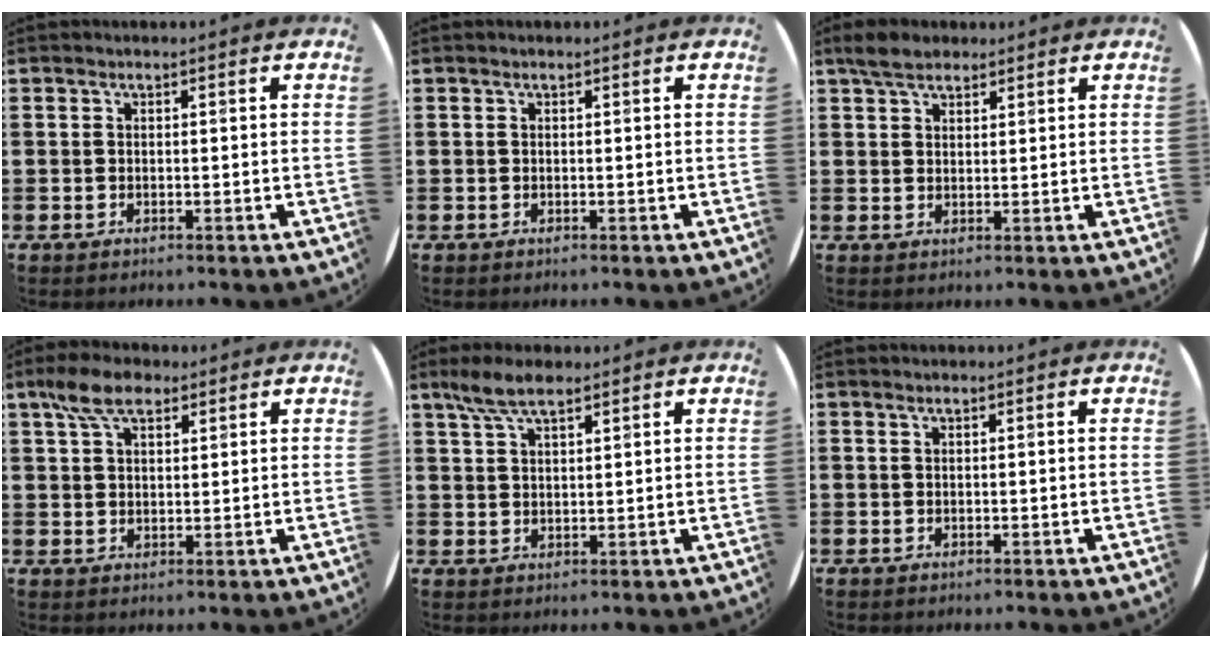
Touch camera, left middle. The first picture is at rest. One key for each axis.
{"total": 0.0}
{"total": 3.6, "fx": 3.0, "fy": 1.5, "fz": 1.3, "tx": -0.023, "ty": 0.002, "tz": 0.056}
{"total": 6.1, "fx": 4.2, "fy": 2.9, "fz": 3.3, "tx": -0.067, "ty": 0.005, "tz": 0.077}
{"total": 5.2, "fx": 3.9, "fy": 1.5, "fz": 3.1, "tx": -0.069, "ty": 0.001, "tz": 0.071}
{"total": 0.0}